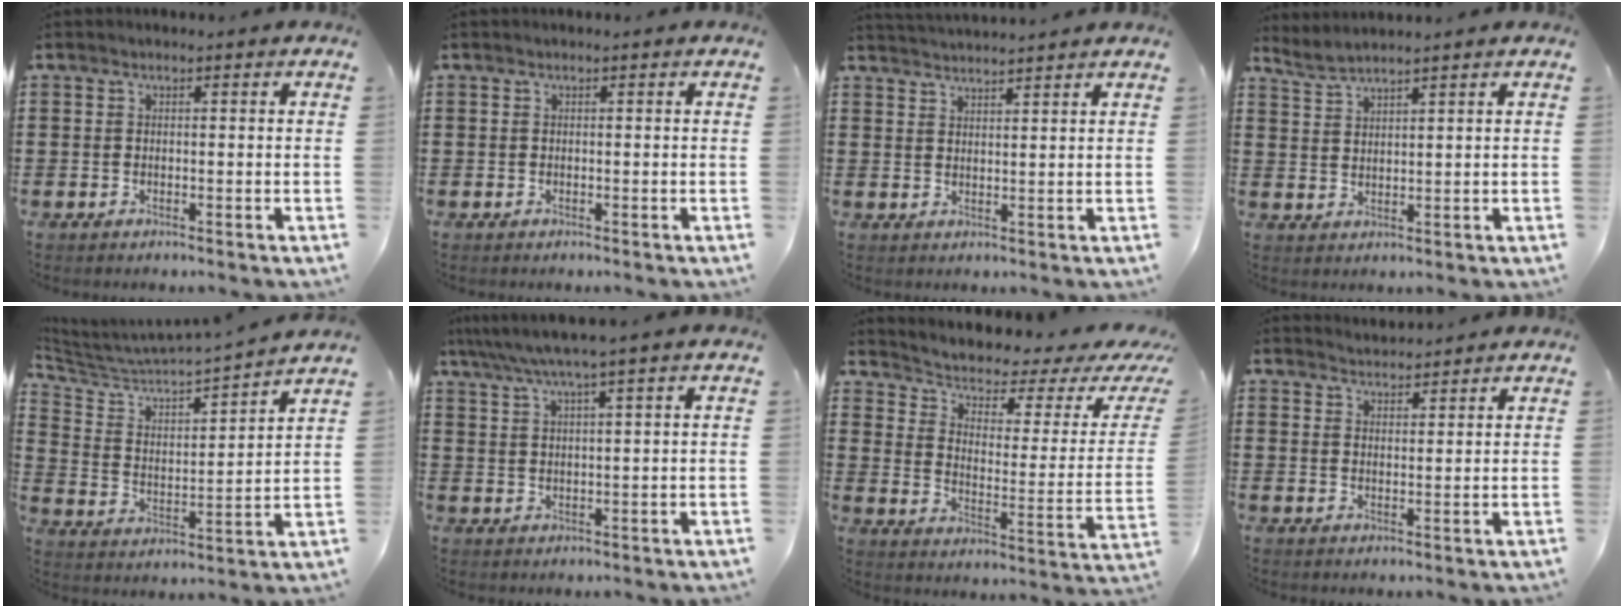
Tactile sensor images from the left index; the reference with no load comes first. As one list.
[{"total": 0.0}, {"total": 2.3, "force": [2.3, -0.4, -0.1], "torque": [-0.005, -0.009, 0.044]}, {"total": 2.4, "force": [2.4, -0.2, 0.4], "torque": [-0.016, -0.005, 0.047]}, {"total": 4.2, "force": [3.8, 0.4, 1.6], "torque": [-0.056, -0.040, 0.053]}, {"total": 3.9, "force": [2.7, -0.4, 2.8], "torque": [-0.061, -0.009, 0.046]}, {"total": 2.9, "force": [1.9, 1.3, 1.8], "torque": [-0.051, -0.020, 0.024]}, {"total": 2.6, "force": [2.6, 0.0, -0.2], "torque": [-0.003, -0.006, 0.049]}]